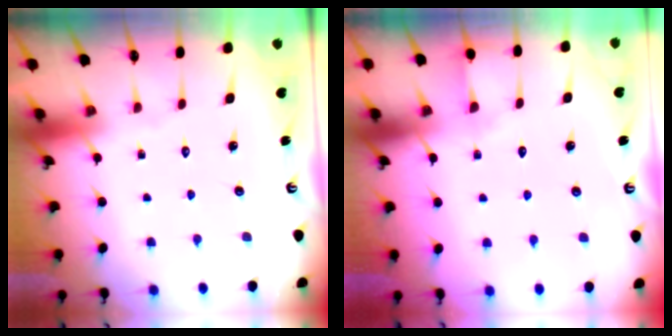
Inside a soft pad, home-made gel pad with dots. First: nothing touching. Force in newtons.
{"total": 3.6, "press": 3.6, "slide": 0.4}